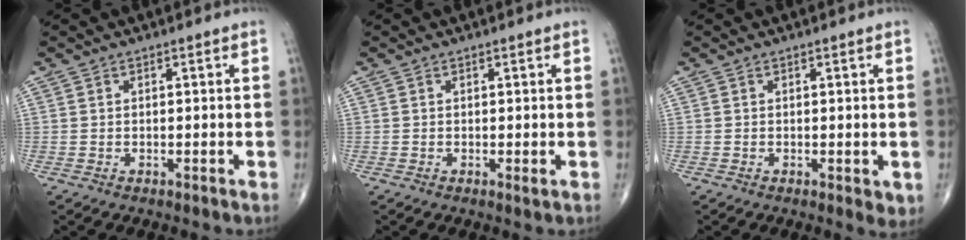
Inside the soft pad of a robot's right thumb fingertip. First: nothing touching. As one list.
[{"total": 0.5, "force": [0.1, 0.1, 0.5], "torque": [-0.009, -0.003, -0.002]}, {"total": 2.1, "force": [-0.3, 0.9, 1.8], "torque": [-0.017, -0.005, -0.004]}]